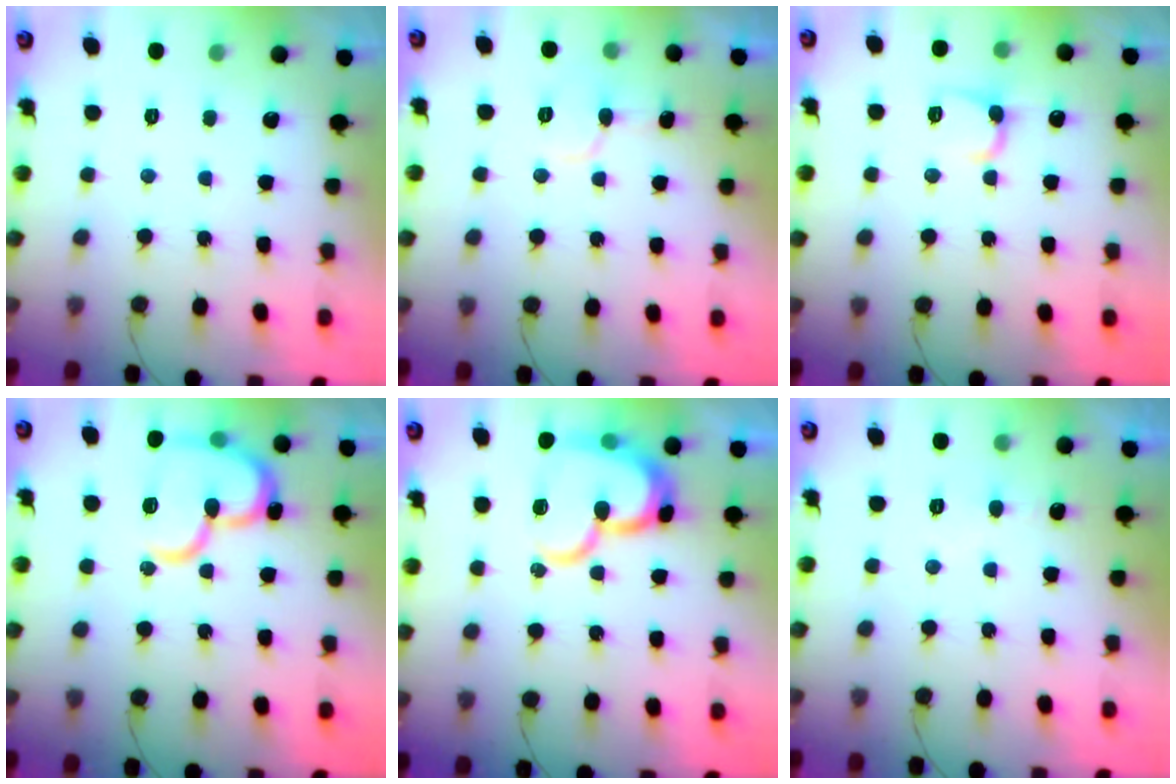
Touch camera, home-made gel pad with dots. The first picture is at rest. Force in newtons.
{"total": 6.5, "press": 6.5, "slide": 0.5}
{"total": 6.2, "press": 6.2, "slide": 0.9}
{"total": 18.4, "press": 18.2, "slide": 2.4}
{"total": 18.3, "press": 18.3, "slide": 0.9}
{"total": 5.3, "press": 5.3, "slide": 0.5}